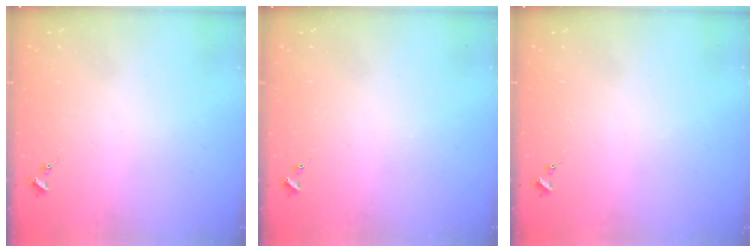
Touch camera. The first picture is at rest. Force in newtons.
{"total": 0.0}
{"total": 0.0}